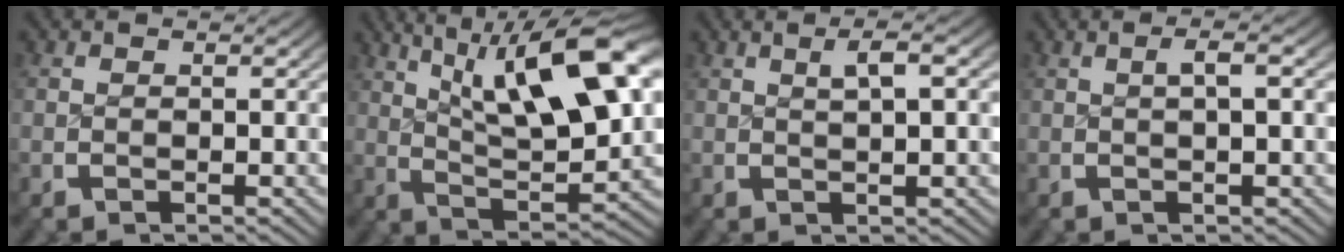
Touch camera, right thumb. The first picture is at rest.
{"total": 12.2, "force": [3.1, 5.7, 10.4], "torque": [-0.161, -0.014, 0.052]}
{"total": 2.5, "force": [1.1, 0.5, 2.2], "torque": [-0.029, 0.006, 0.021]}
{"total": 1.8, "force": [0.4, 0.1, 1.8], "torque": [-0.029, 0.005, 0.009]}